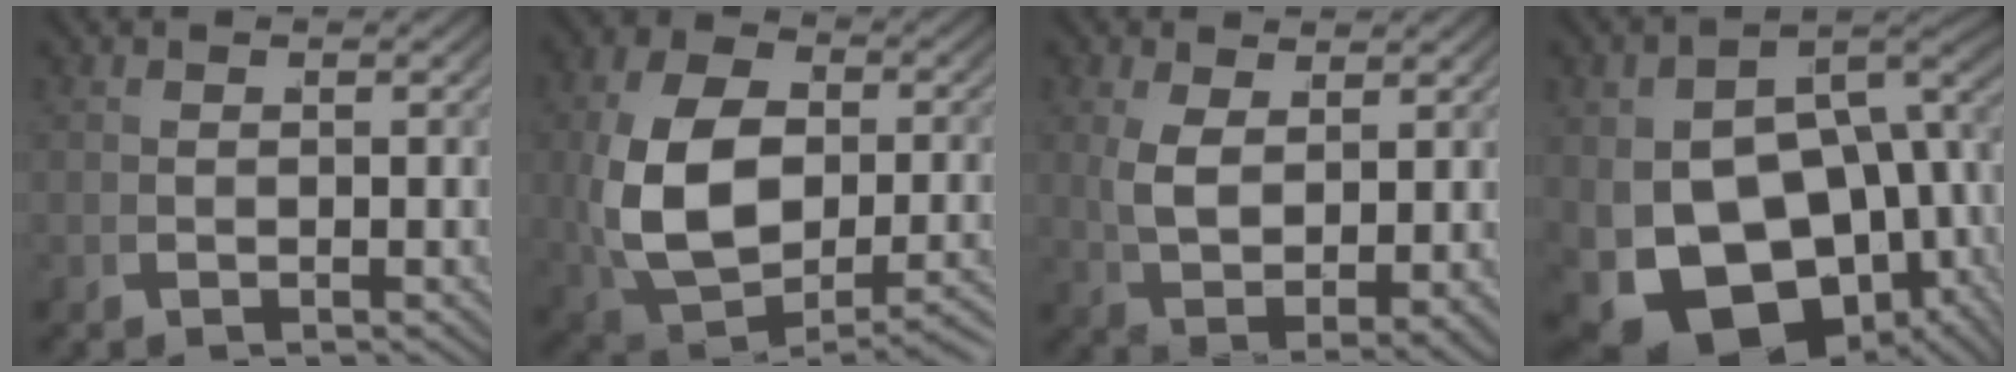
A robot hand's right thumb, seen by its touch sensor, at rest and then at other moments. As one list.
[{"total": 10.4, "force": [-1.2, 6.8, 7.8], "torque": [-0.176, -0.025, 0.004]}, {"total": 4.6, "force": [1.9, 2.1, 3.7], "torque": [-0.078, -0.018, 0.054]}, {"total": 17.0, "force": [-3.7, 11.9, 11.6], "torque": [-0.221, -0.068, -0.026]}]